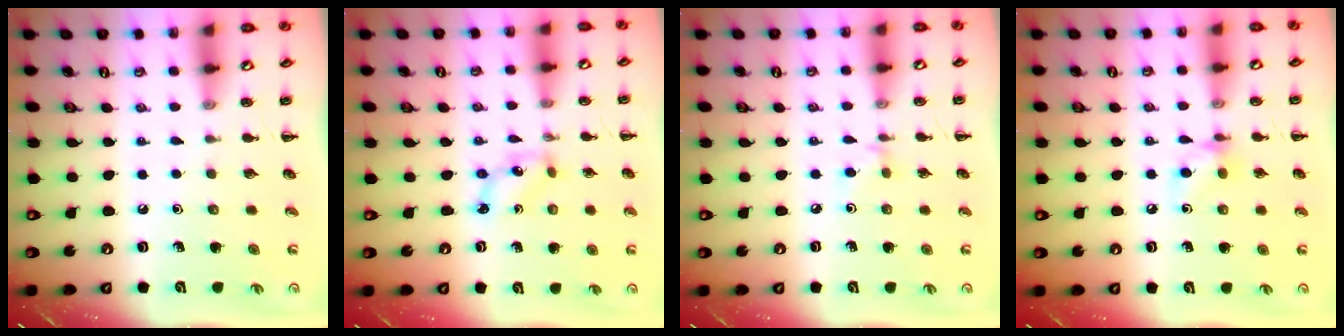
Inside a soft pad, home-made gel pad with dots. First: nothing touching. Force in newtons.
{"total": 2.8, "press": 2.7, "slide": 0.7}
{"total": 3.4, "press": 3.2, "slide": 1.2}
{"total": 5.8, "press": 5.7, "slide": 0.6}